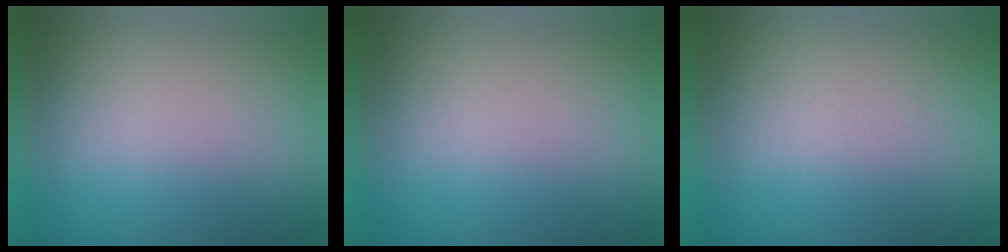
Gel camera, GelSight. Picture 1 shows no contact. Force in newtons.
{"total": 0.0}
{"total": 3.6}